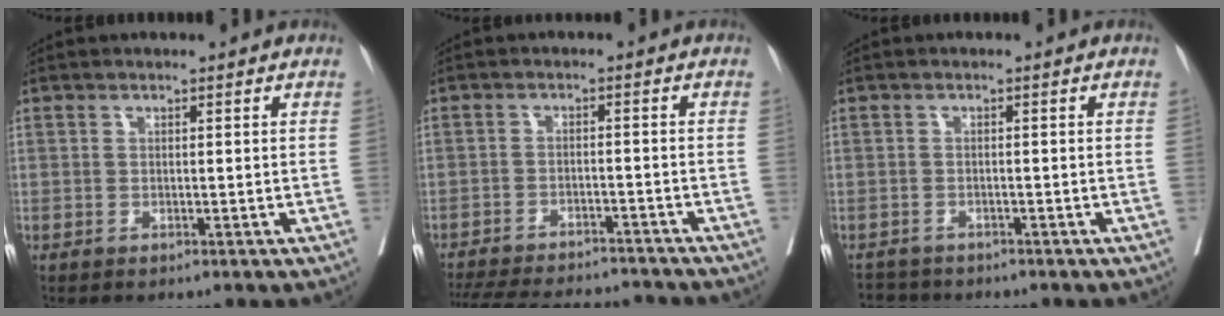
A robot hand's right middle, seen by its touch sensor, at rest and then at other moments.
{"total": 17.2, "force": [-15.7, 3.7, 6.0], "torque": [-0.142, -0.014, -0.219]}
{"total": 2.8, "force": [-2.5, 1.0, -0.5], "torque": [0.004, -0.003, -0.045]}